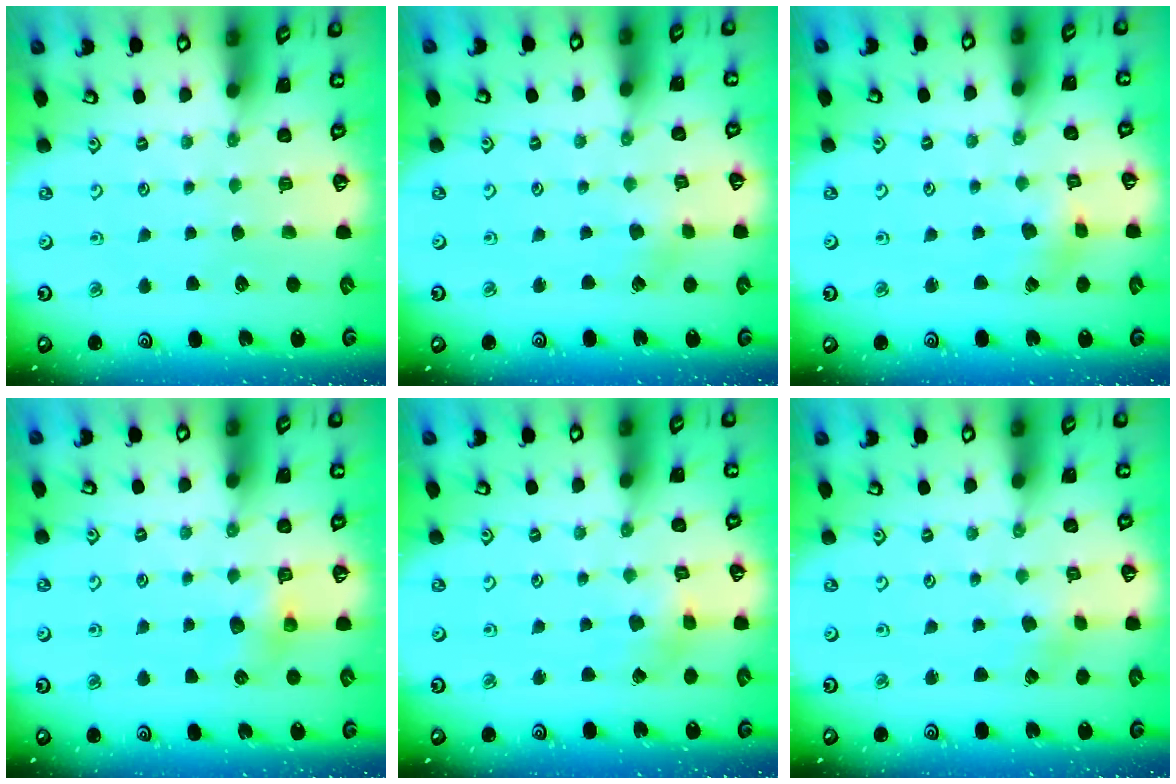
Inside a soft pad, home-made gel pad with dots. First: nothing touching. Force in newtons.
{"total": 2.1, "press": 2.1, "slide": 0.3}
{"total": 1.6, "press": 1.5, "slide": 0.4}
{"total": 5.6, "press": 5.5, "slide": 0.4}
{"total": 2.9, "press": 2.9, "slide": 0.3}
{"total": 1.1, "press": 1.1, "slide": 0.1}